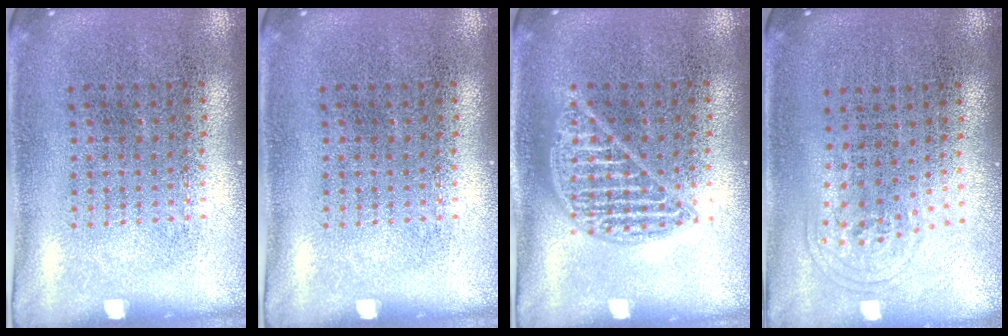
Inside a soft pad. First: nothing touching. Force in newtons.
{"total": 0.0}
{"total": 1.1, "press": 1.0, "slide": 0.2}
{"total": 1.0, "press": 0.6, "slide": 0.7}